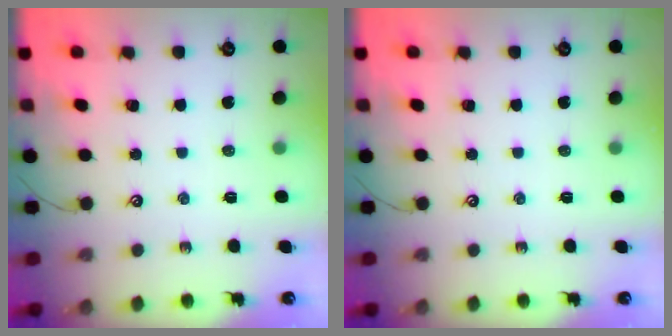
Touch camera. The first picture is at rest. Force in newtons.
{"total": 0.0}